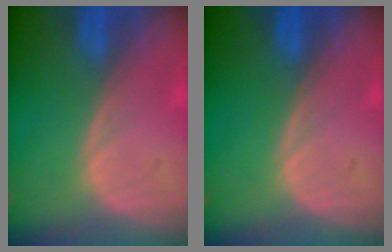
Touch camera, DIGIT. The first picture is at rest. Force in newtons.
{"total": 0.0}